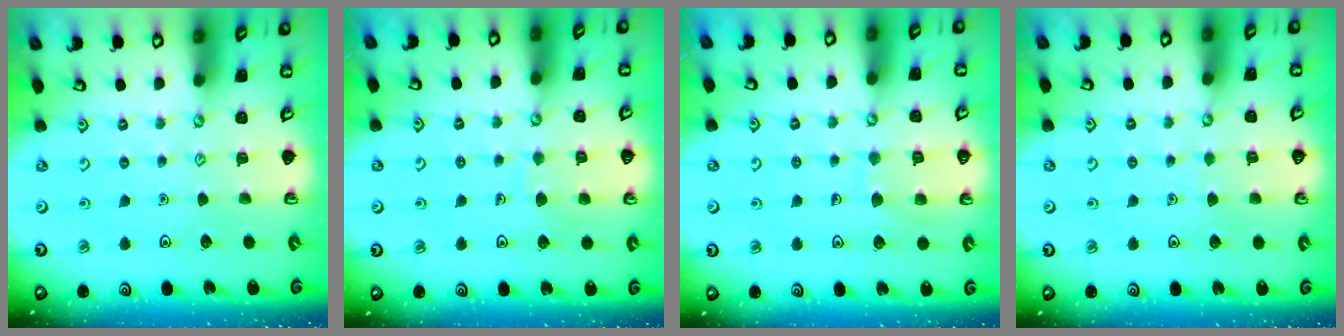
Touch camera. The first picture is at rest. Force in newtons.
{"total": 5.0, "press": 5.0, "slide": 0.5}
{"total": 7.9, "press": 7.9, "slide": 0.4}
{"total": 2.4, "press": 2.4, "slide": 0.2}